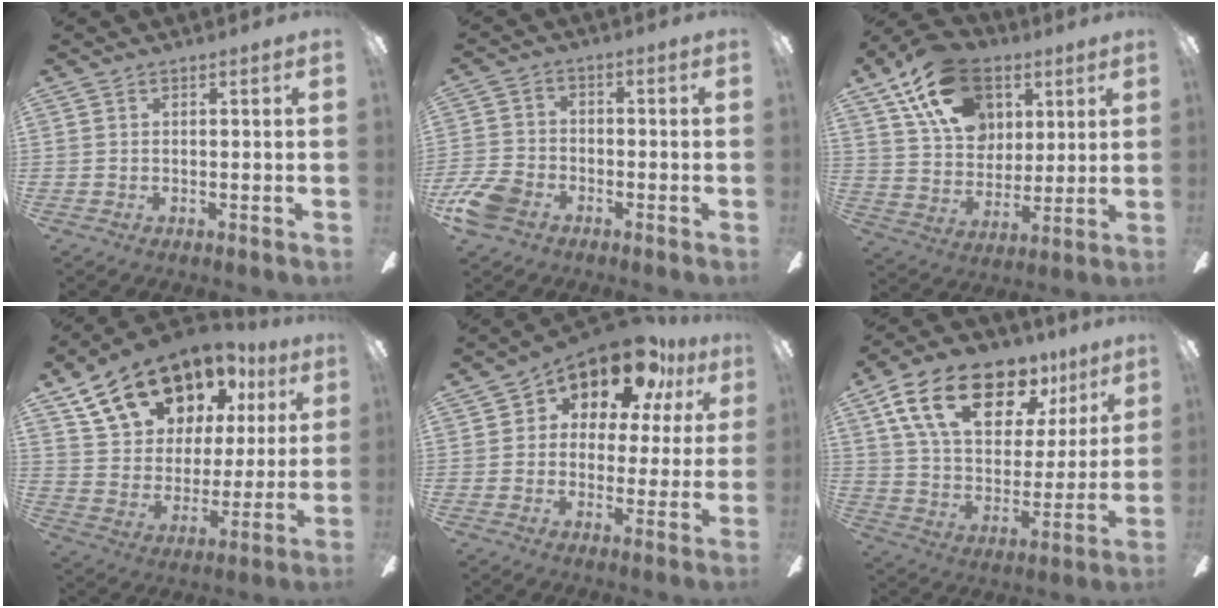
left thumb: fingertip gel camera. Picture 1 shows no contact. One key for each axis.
{"total": 8.4, "fx": -5.0, "fy": 5.4, "fz": 4.1, "tx": -0.091, "ty": 0.029, "tz": -0.095}
{"total": 19.7, "fx": 10.1, "fy": 13.4, "fz": 10.2, "tx": -0.172, "ty": -0.030, "tz": 0.191}
{"total": 19.8, "fx": 13.4, "fy": 11.8, "fz": 8.4, "tx": -0.156, "ty": -0.067, "tz": 0.249}
{"total": 14.0, "fx": 9.8, "fy": 7.0, "fz": 7.0, "tx": -0.122, "ty": -0.062, "tz": 0.175}
{"total": 21.5, "fx": 12.5, "fy": 11.9, "fz": 12.9, "tx": -0.220, "ty": -0.056, "tz": 0.221}